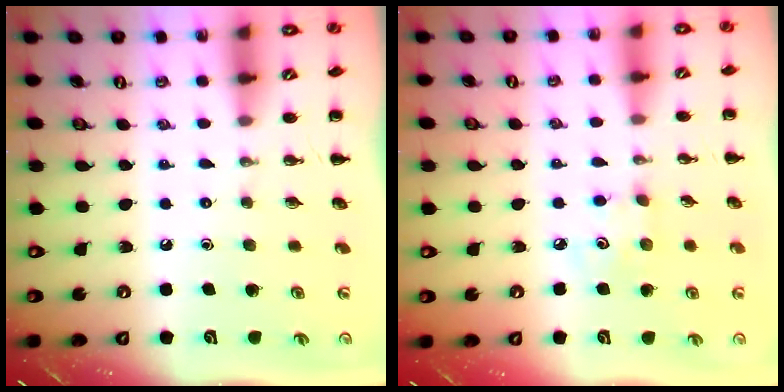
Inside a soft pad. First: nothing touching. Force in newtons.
{"total": 4.3, "press": 4.2, "slide": 1.0}